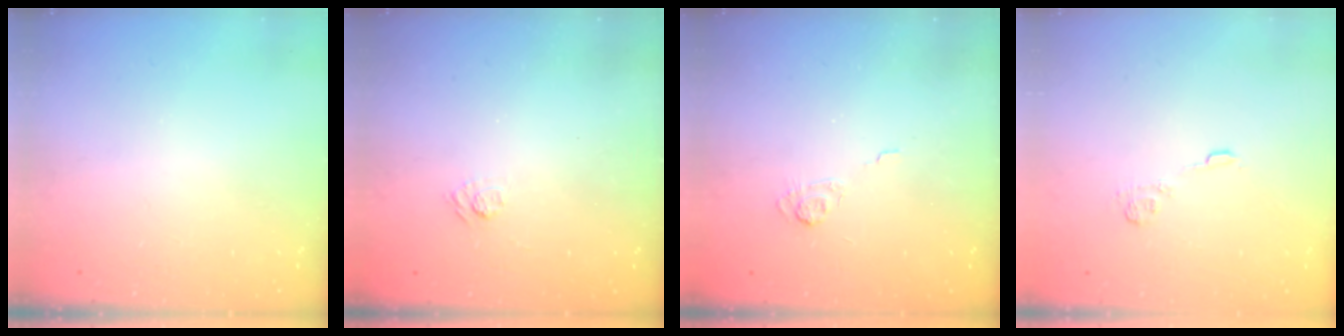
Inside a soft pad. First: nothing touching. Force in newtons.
{"total": 3.9, "press": 3.6, "slide": 1.4}
{"total": 3.1, "press": 2.7, "slide": 1.6}
{"total": 4.1, "press": 3.8, "slide": 1.5}